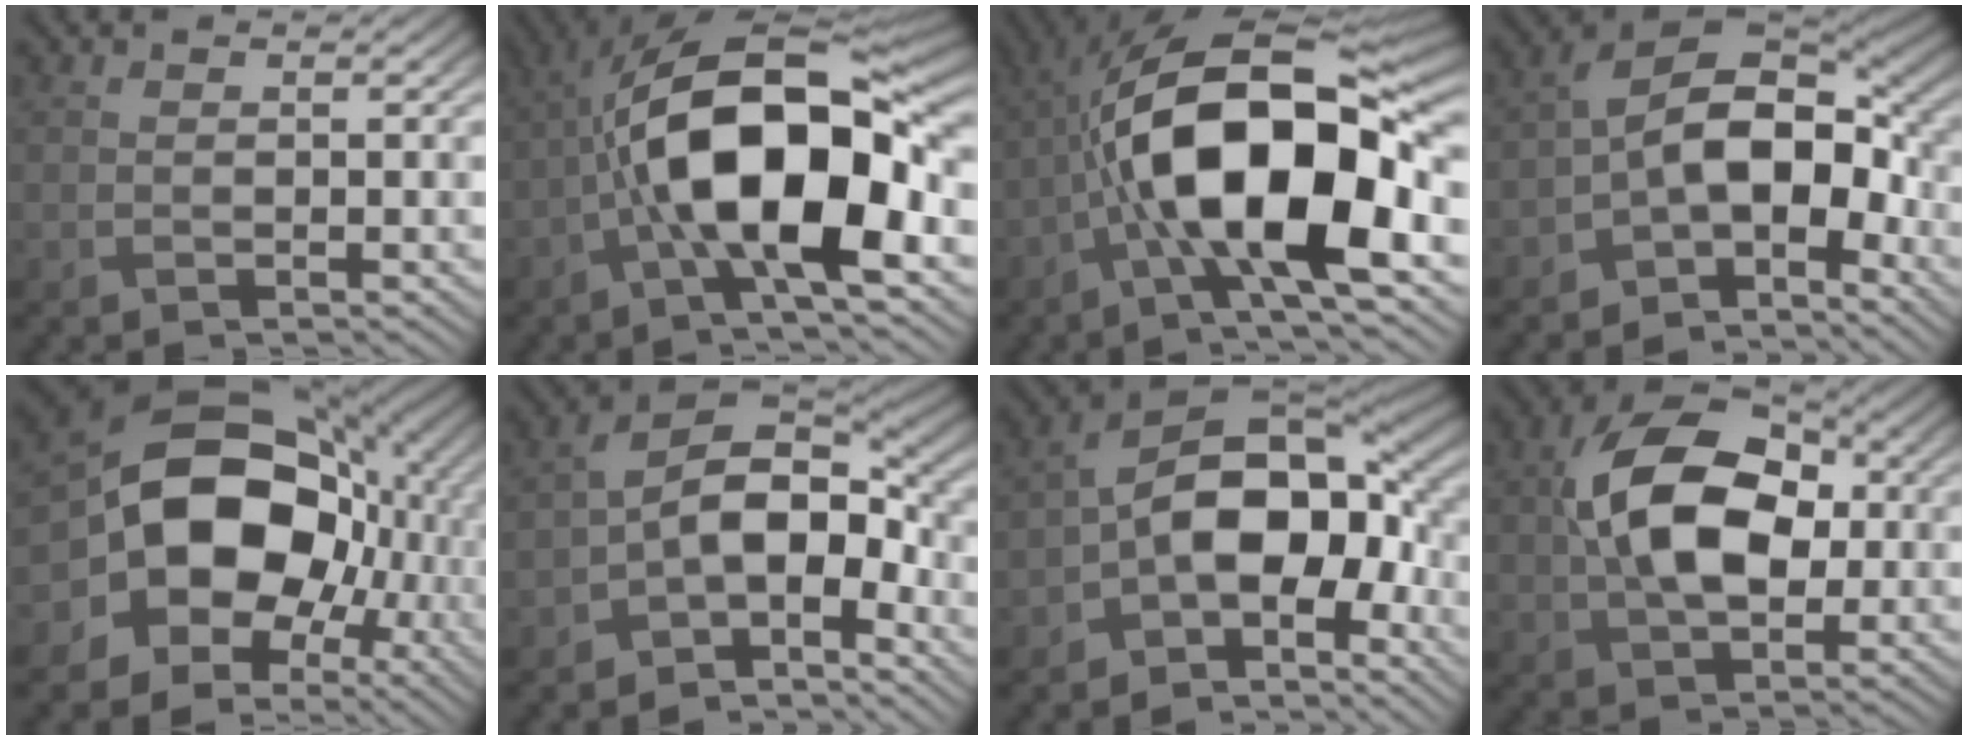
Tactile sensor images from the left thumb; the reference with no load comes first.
{"total": 15.1, "force": [-2.8, 5.8, 13.6], "torque": [-0.228, 0.012, -0.059]}
{"total": 16.6, "force": [-3.0, 6.5, 15.0], "torque": [-0.255, 0.021, -0.064]}
{"total": 11.0, "force": [-3.6, 6.2, 8.3], "torque": [-0.136, 0.003, -0.082]}
{"total": 18.0, "force": [-1.5, 14.0, 11.2], "torque": [-0.170, -0.016, -0.031]}
{"total": 9.8, "force": [-3.8, 5.4, 7.3], "torque": [-0.123, 0.000, -0.083]}
{"total": 12.8, "force": [-3.7, 7.4, 9.8], "torque": [-0.159, 0.004, -0.083]}
{"total": 12.2, "force": [0.9, 7.4, 9.7], "torque": [-0.184, 0.015, 0.005]}